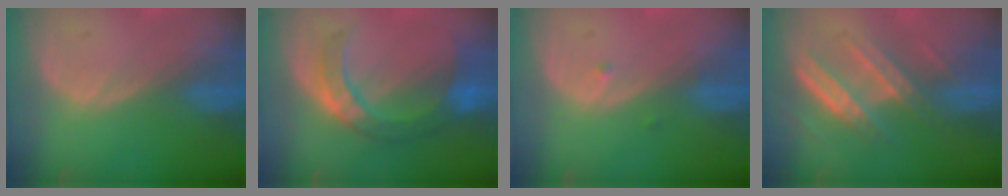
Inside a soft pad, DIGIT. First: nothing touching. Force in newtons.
{"total": 8.2, "press": 7.6, "slide": 3.1}
{"total": 0.9, "press": 0.7, "slide": 0.5}
{"total": 7.7, "press": 7.0, "slide": 3.1}